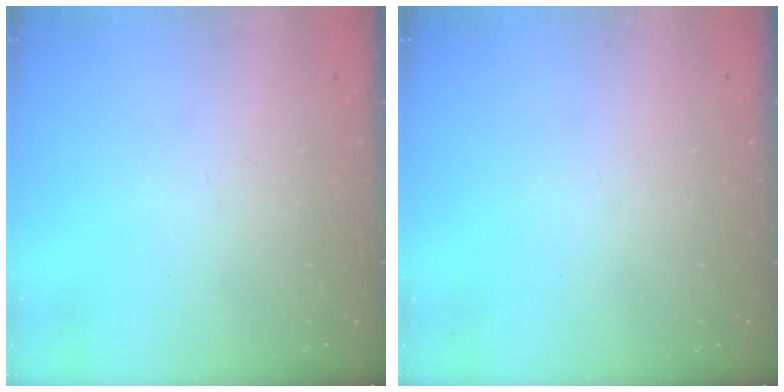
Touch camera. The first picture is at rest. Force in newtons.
{"total": 0.0}